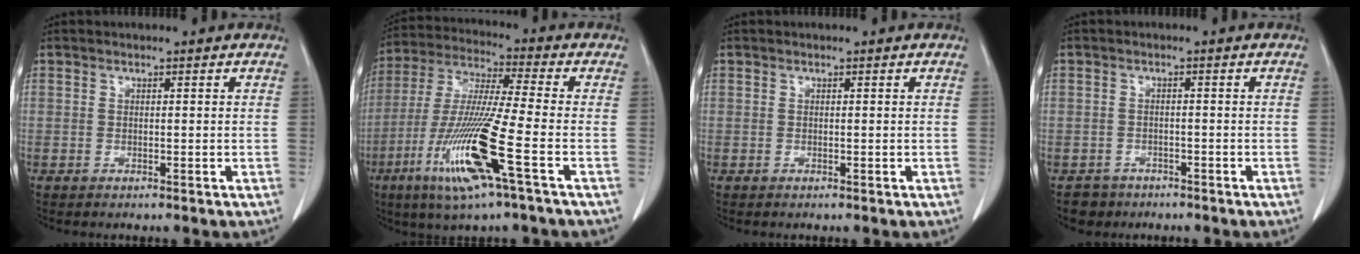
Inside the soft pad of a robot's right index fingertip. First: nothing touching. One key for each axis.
{"total": 15.6, "fx": -6.2, "fy": -0.3, "fz": 14.3, "tx": -0.300, "ty": -0.023, "tz": -0.122}
{"total": 0.0}
{"total": 2.9, "fx": -1.8, "fy": 2.2, "fz": -0.5, "tx": 0.007, "ty": 0.010, "tz": -0.029}